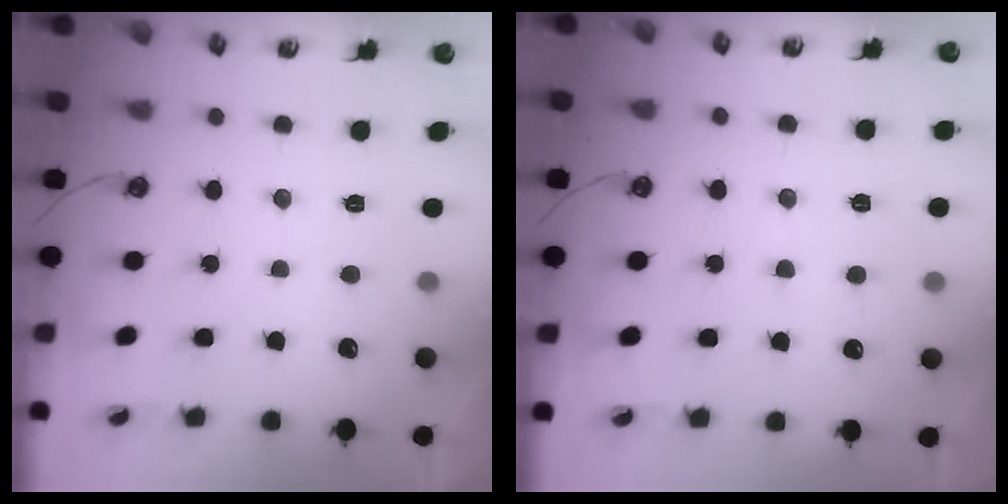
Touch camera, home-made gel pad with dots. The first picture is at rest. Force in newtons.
{"total": 0.9, "press": 0.9, "slide": 0.1}